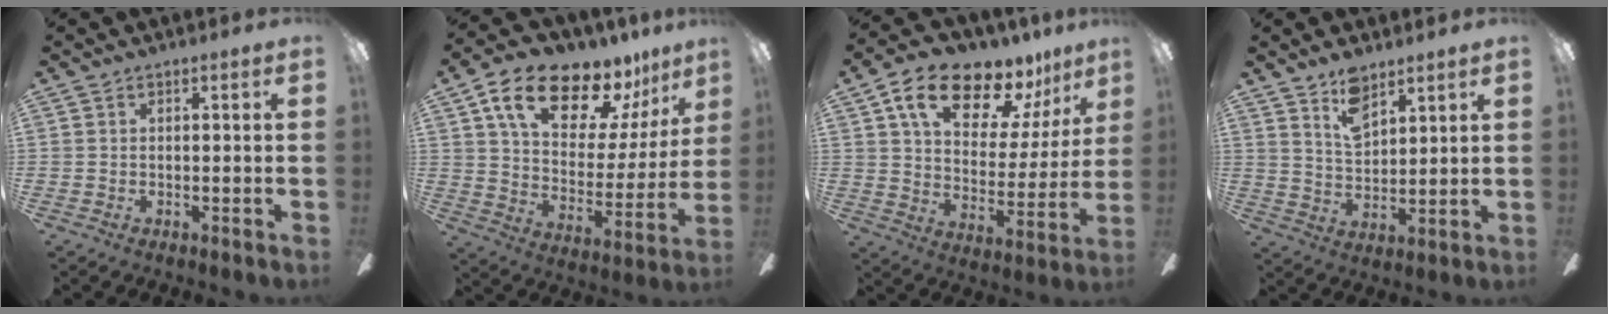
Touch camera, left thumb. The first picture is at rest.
{"total": 18.9, "force": [13.7, 8.5, 9.8], "torque": [-0.171, -0.086, 0.238]}
{"total": 17.0, "force": [12.2, 8.0, 8.8], "torque": [-0.148, -0.076, 0.211]}
{"total": 7.9, "force": [6.0, 3.7, 3.6], "torque": [-0.057, -0.029, 0.107]}